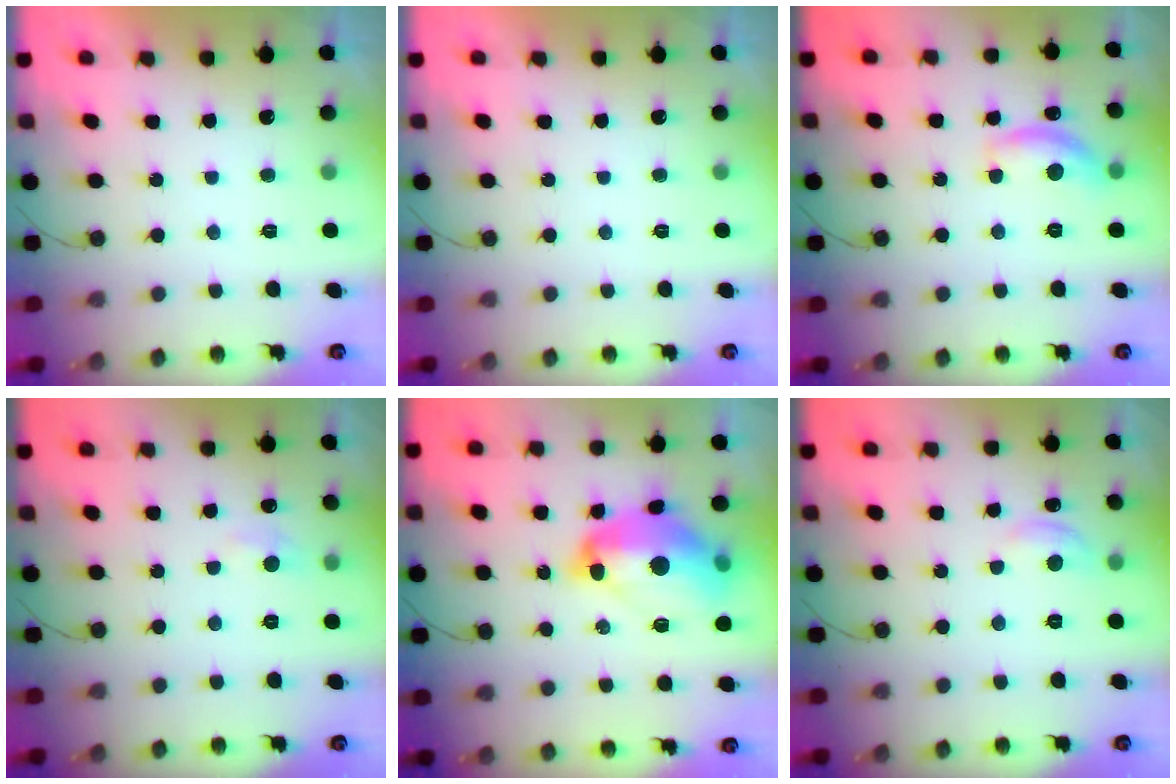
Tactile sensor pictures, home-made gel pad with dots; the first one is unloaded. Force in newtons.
{"total": 0.0}
{"total": 12.1, "press": 12.0, "slide": 0.7}
{"total": 5.0, "press": 5.0, "slide": 0.6}
{"total": 16.6, "press": 16.5, "slide": 1.7}
{"total": 5.0, "press": 5.0, "slide": 0.2}